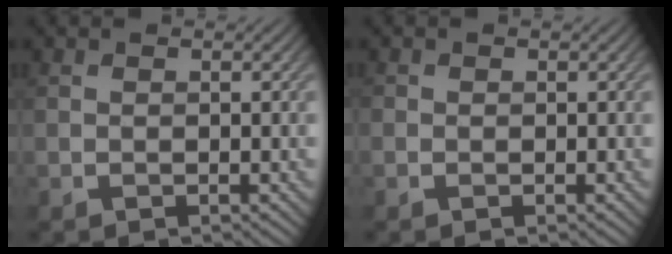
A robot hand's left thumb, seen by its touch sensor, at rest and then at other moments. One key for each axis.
{"total": 0.6, "fx": -0.1, "fy": 0.6, "fz": 0.0, "tx": 0.002, "ty": -0.003, "tz": -0.005}